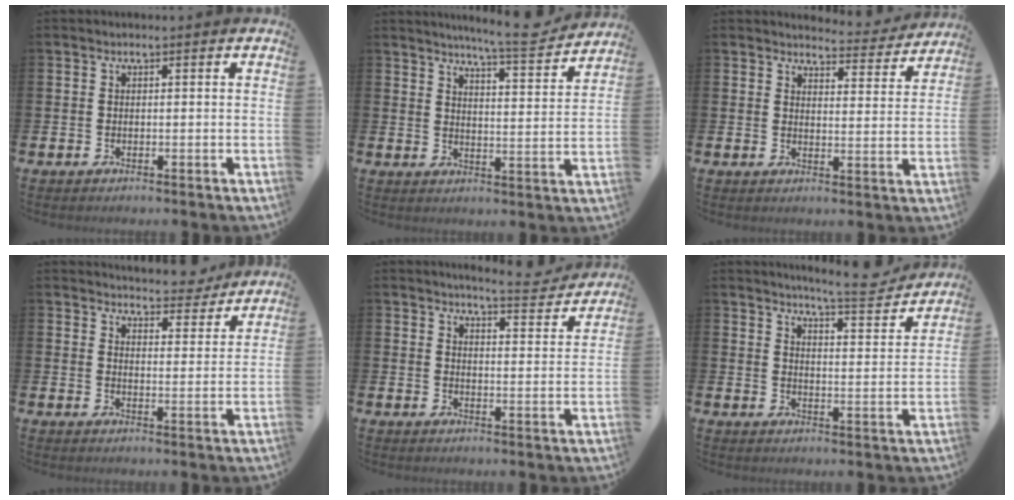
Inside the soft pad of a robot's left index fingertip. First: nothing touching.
{"total": 7.1, "force": [6.7, -0.1, 2.4], "torque": [-0.047, -0.044, 0.114]}
{"total": 4.0, "force": [4.0, 0.8, 0.2], "torque": [-0.009, -0.031, 0.065]}
{"total": 5.0, "force": [4.9, 0.9, 0.1], "torque": [-0.009, -0.036, 0.084]}
{"total": 5.5, "force": [5.3, 0.3, 1.3], "torque": [-0.023, -0.036, 0.088]}
{"total": 6.6, "force": [6.3, 0.3, 1.9], "torque": [-0.040, -0.046, 0.106]}